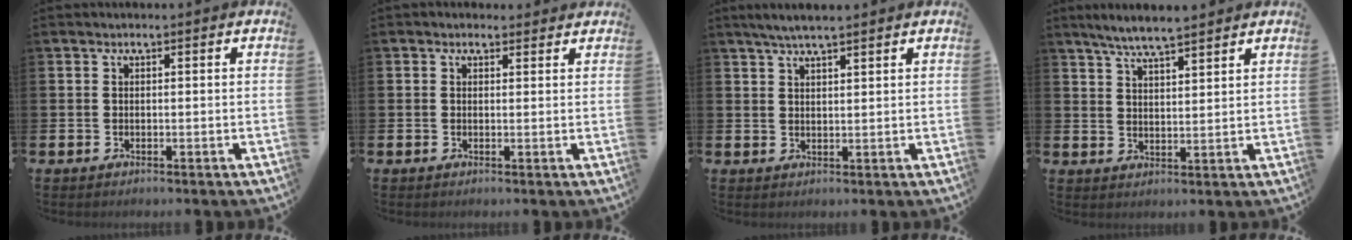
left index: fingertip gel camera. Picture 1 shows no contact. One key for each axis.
{"total": 1.0, "fx": 0.8, "fy": 0.6, "fz": 0.2, "tx": 0.003, "ty": 0.006, "tz": 0.012}
{"total": 3.8, "fx": 3.2, "fy": 0.4, "fz": 1.9, "tx": -0.037, "ty": -0.002, "tz": 0.056}
{"total": 5.7, "fx": 5.4, "fy": 0.4, "fz": 1.9, "tx": -0.043, "ty": -0.020, "tz": 0.096}